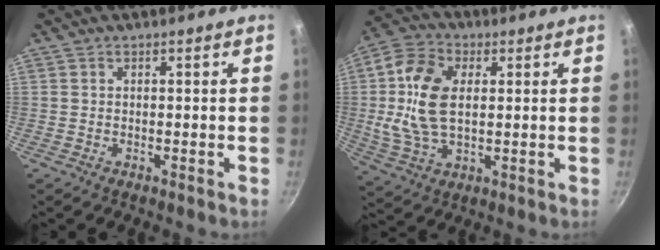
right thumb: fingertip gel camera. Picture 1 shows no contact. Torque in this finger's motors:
{"motor_torque": [0.74, 3.15, 1.66, 0.16, 0.16]}